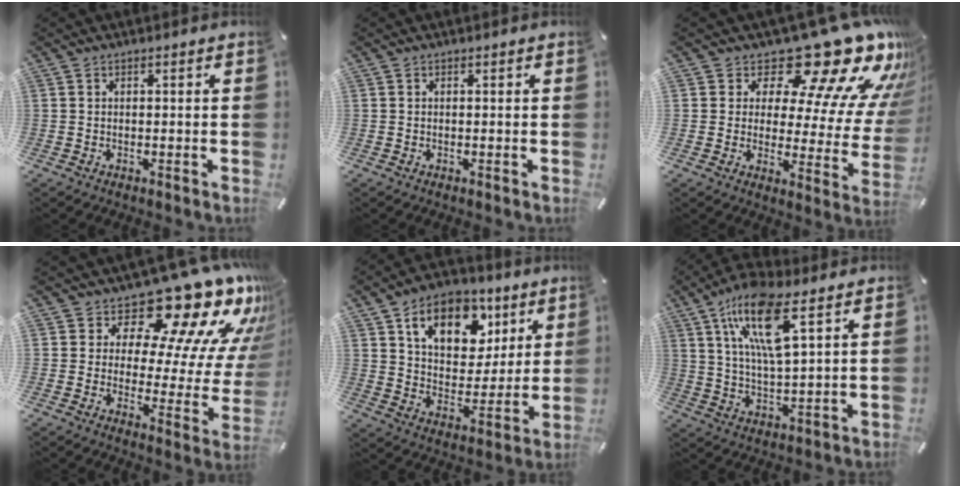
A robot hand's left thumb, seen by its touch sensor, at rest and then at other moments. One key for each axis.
{"total": 0.0}
{"total": 19.2, "fx": 15.0, "fy": 6.9, "fz": 9.8, "tx": -0.121, "ty": -0.140, "tz": 0.237}
{"total": 18.7, "fx": 14.7, "fy": 7.0, "fz": 9.2, "tx": -0.106, "ty": -0.138, "tz": 0.233}
{"total": 15.7, "fx": 8.5, "fy": 10.6, "fz": 7.9, "tx": -0.123, "ty": -0.034, "tz": 0.151}
{"total": 14.8, "fx": 8.1, "fy": 4.3, "fz": 11.6, "tx": -0.241, "ty": -0.019, "tz": 0.139}